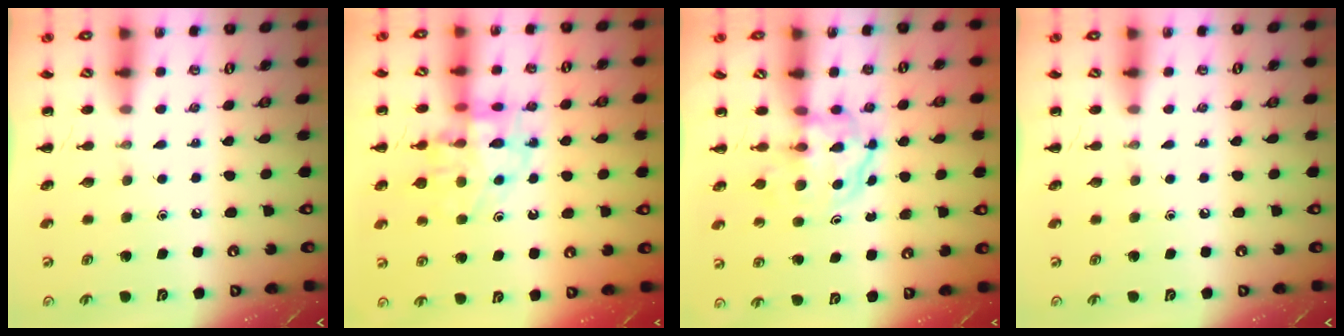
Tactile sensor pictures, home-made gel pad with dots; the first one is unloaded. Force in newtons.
{"total": 14.9, "press": 14.6, "slide": 2.8}
{"total": 3.9, "press": 3.9, "slide": 0.5}
{"total": 0.0}